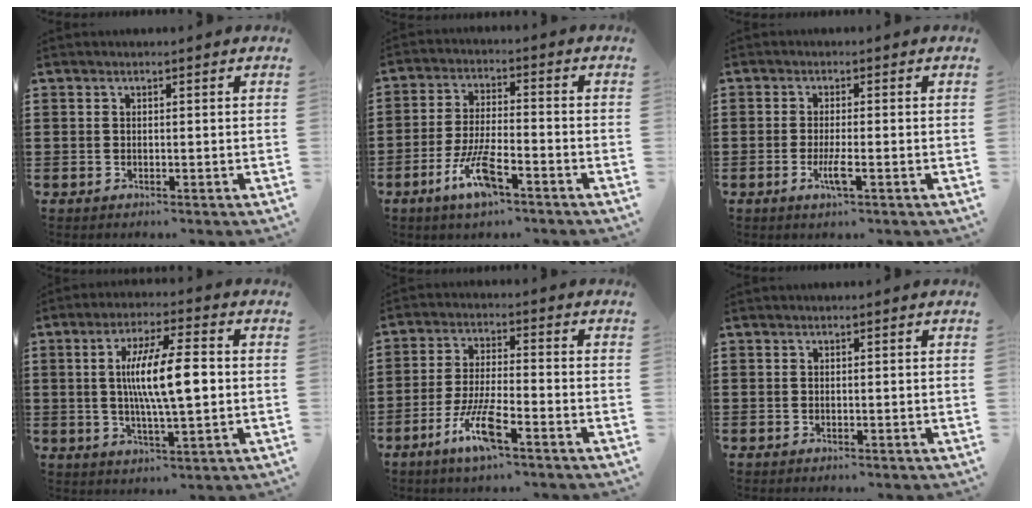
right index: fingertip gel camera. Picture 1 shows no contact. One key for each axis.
{"total": 8.2, "fx": -4.5, "fy": 2.1, "fz": 6.5, "tx": -0.141, "ty": -0.004, "tz": -0.083}
{"total": 3.4, "fx": -1.3, "fy": 0.3, "fz": 3.1, "tx": -0.073, "ty": -0.012, "tz": -0.030}
{"total": 10.9, "fx": 0.7, "fy": 2.2, "fz": 10.6, "tx": -0.189, "ty": -0.003, "tz": 0.007}
{"total": 7.9, "fx": -4.5, "fy": 1.5, "fz": 6.3, "tx": -0.145, "ty": -0.010, "tz": -0.087}
{"total": 0.0}